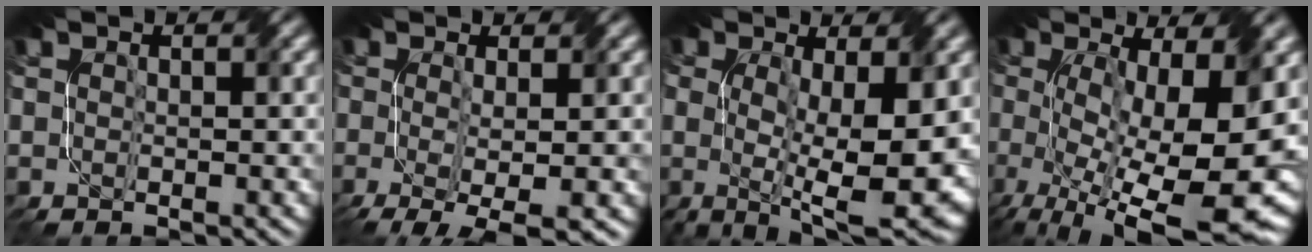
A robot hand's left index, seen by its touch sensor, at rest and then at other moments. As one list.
[{"total": 5.7, "force": [-2.3, 1.9, 4.8], "torque": [-0.085, -0.008, -0.031]}, {"total": 10.3, "force": [0.0, 4.9, 9.1], "torque": [-0.148, -0.021, 0.019]}, {"total": 14.6, "force": [-2.4, 5.6, 13.3], "torque": [-0.207, -0.027, -0.020]}]